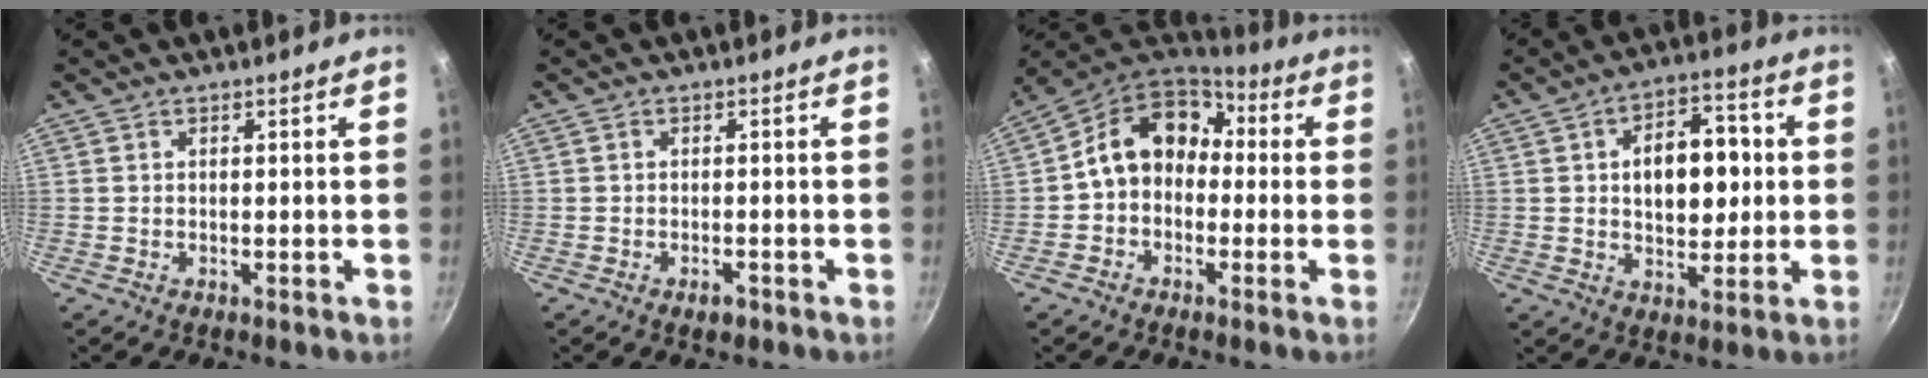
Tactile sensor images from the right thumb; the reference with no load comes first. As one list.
[{"total": 2.0, "force": [-1.2, 1.0, 1.3], "torque": [-0.017, 0.011, -0.019]}, {"total": 12.9, "force": [0.5, 10.2, 7.9], "torque": [-0.095, 0.047, -0.013]}, {"total": 13.0, "force": [1.1, 8.1, 10.1], "torque": [-0.107, 0.014, 0.014]}]